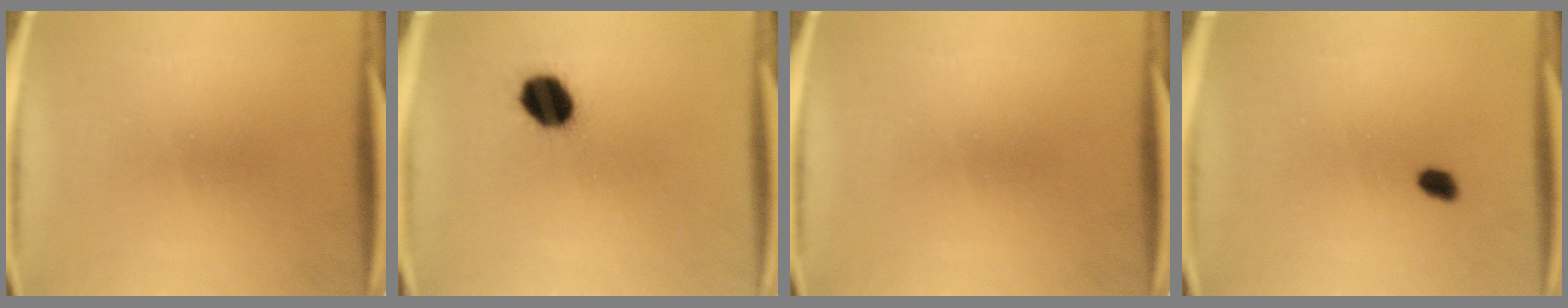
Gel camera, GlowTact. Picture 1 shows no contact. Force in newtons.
{"total": 8.9}
{"total": 0.0}
{"total": 1.4}